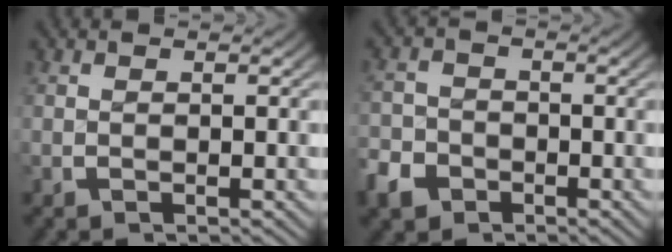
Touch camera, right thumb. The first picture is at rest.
{"total": 4.3, "force": [-3.0, 3.1, 0.3], "torque": [-0.004, -0.017, -0.054]}